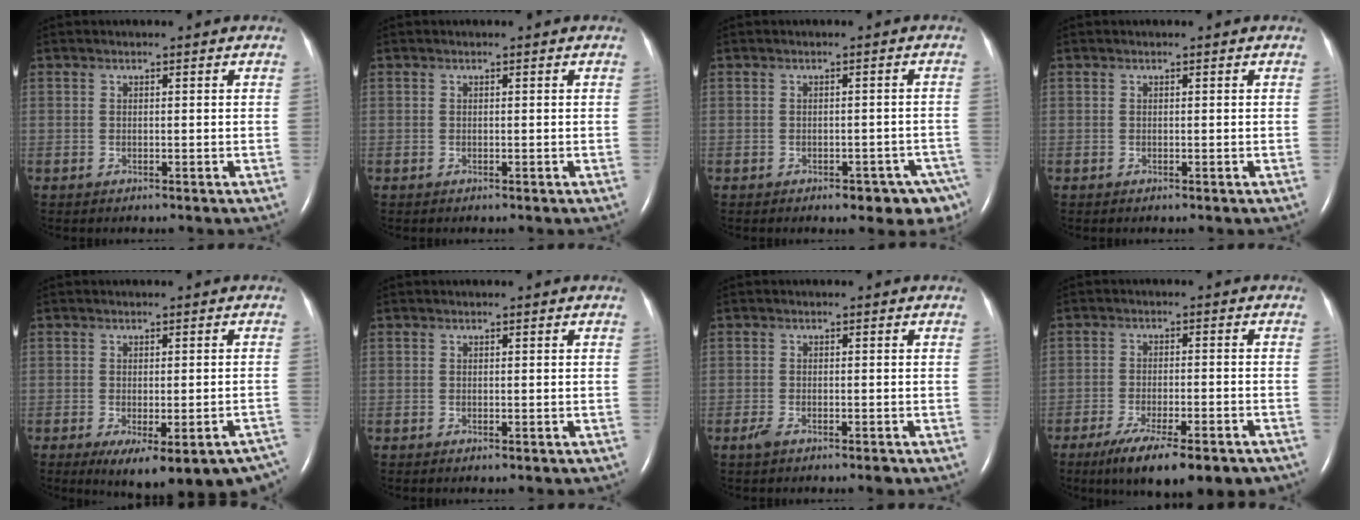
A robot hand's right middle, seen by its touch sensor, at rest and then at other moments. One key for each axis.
{"total": 0.0}
{"total": 6.9, "fx": -4.8, "fy": 2.9, "fz": 3.9, "tx": -0.026, "ty": 0.009, "tz": -0.057}
{"total": 0.0}
{"total": 15.7, "fx": -11.9, "fy": 4.2, "fz": 9.3, "tx": -0.062, "ty": -0.004, "tz": -0.135}
{"total": 0.5, "fx": -0.2, "fy": 0.2, "fz": 0.4, "tx": -0.008, "ty": -0.003, "tz": 0.001}
{"total": 2.5, "fx": -1.7, "fy": 0.7, "fz": 1.8, "tx": -0.039, "ty": -0.004, "tz": -0.028}
{"total": 14.0, "fx": -10.1, "fy": 3.1, "fz": 9.1, "tx": -0.120, "ty": -0.016, "tz": -0.146}